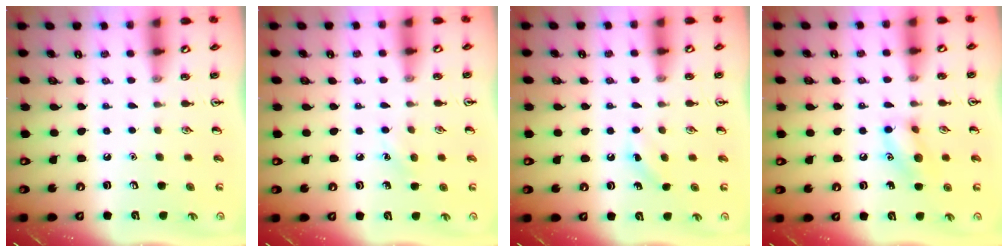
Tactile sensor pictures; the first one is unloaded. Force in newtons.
{"total": 5.1, "press": 4.8, "slide": 1.5}
{"total": 2.8, "press": 2.6, "slide": 1.0}
{"total": 9.6, "press": 9.6, "slide": 1.1}